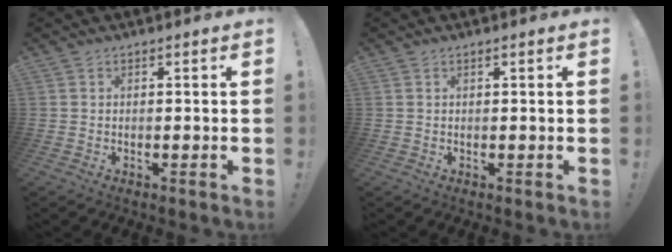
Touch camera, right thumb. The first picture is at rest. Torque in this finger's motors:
{"motor_torque": [-0.09, -0.02, -0.01, -0.20, 0.07]}